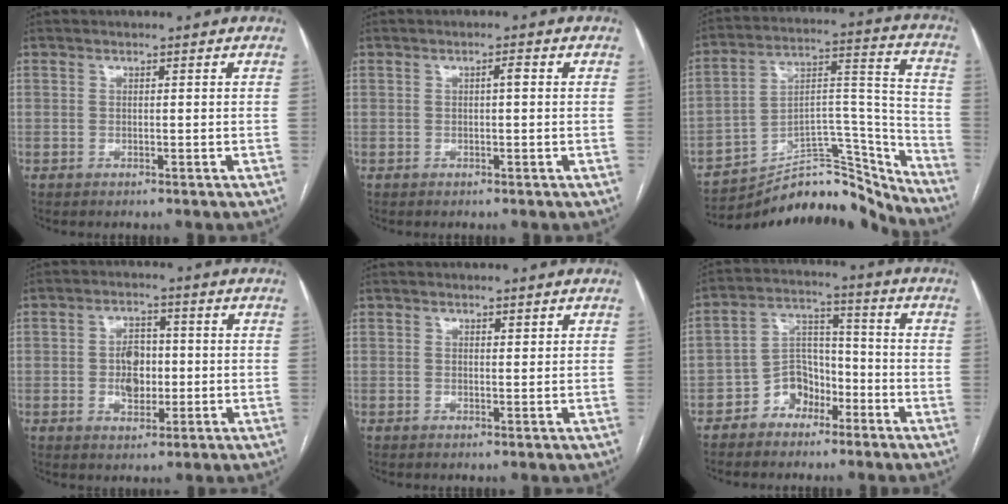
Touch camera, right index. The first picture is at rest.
{"total": 1.2, "force": [0.1, 0.2, 1.2], "torque": [-0.018, 0.004, 0.001]}
{"total": 18.1, "force": [-17.1, 4.6, 3.8], "torque": [-0.039, 0.078, -0.261]}
{"total": 5.5, "force": [-0.3, 3.6, 4.1], "torque": [-0.071, 0.009, -0.001]}
{"total": 0.9, "force": [0.6, 0.3, 0.5], "torque": [-0.009, -0.003, 0.009]}
{"total": 7.1, "force": [-4.1, 5.2, 2.6], "torque": [-0.047, 0.026, -0.072]}